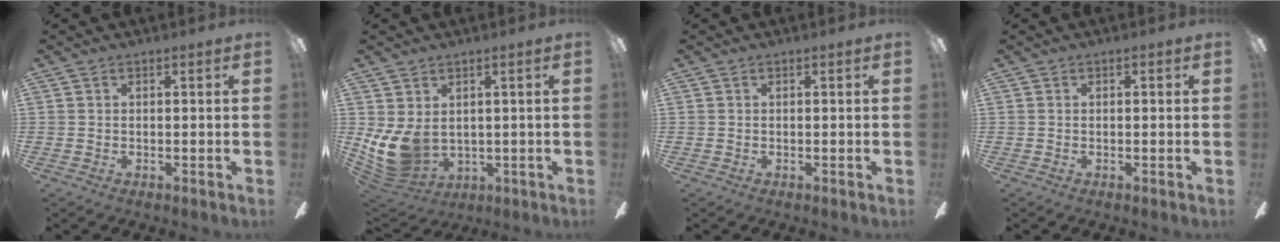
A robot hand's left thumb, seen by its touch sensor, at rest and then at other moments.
{"total": 10.3, "force": [0.9, 7.4, 7.2], "torque": [-0.172, -0.018, 0.022]}
{"total": 0.0}
{"total": 0.6, "force": [0.0, 0.2, 0.6], "torque": [-0.012, 0.003, -0.001]}